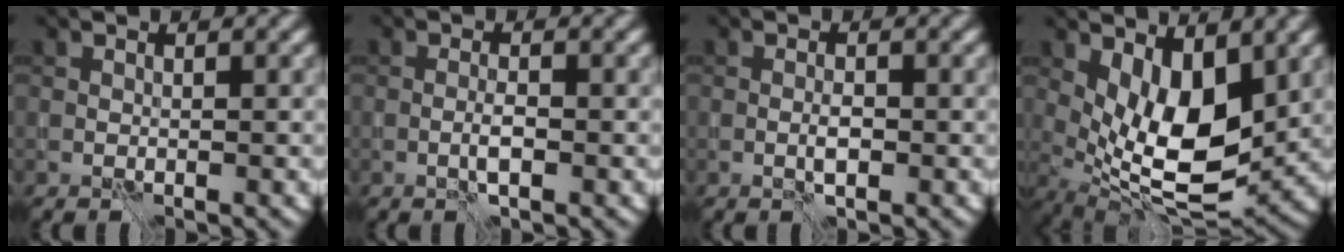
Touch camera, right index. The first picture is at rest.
{"total": 1.4, "force": [-0.8, 0.1, 1.2], "torque": [-0.022, 0.001, -0.016]}
{"total": 1.2, "force": [-0.6, 0.3, 1.0], "torque": [-0.017, 0.000, -0.013]}
{"total": 7.7, "force": [1.4, 3.4, 6.8], "torque": [-0.124, -0.016, 0.027]}